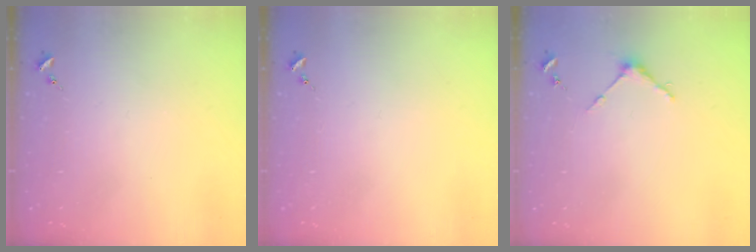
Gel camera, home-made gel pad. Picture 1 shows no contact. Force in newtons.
{"total": 0.0}
{"total": 4.0, "press": 4.0, "slide": 0.4}